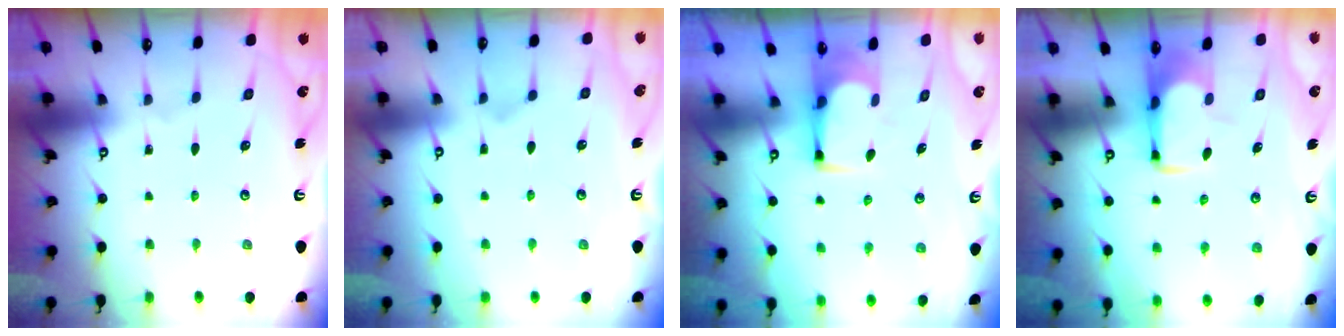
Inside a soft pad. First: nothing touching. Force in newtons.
{"total": 1.2, "press": 0.7, "slide": 1.0}
{"total": 2.2, "press": 2.2, "slide": 0.1}
{"total": 1.6, "press": 1.5, "slide": 0.4}